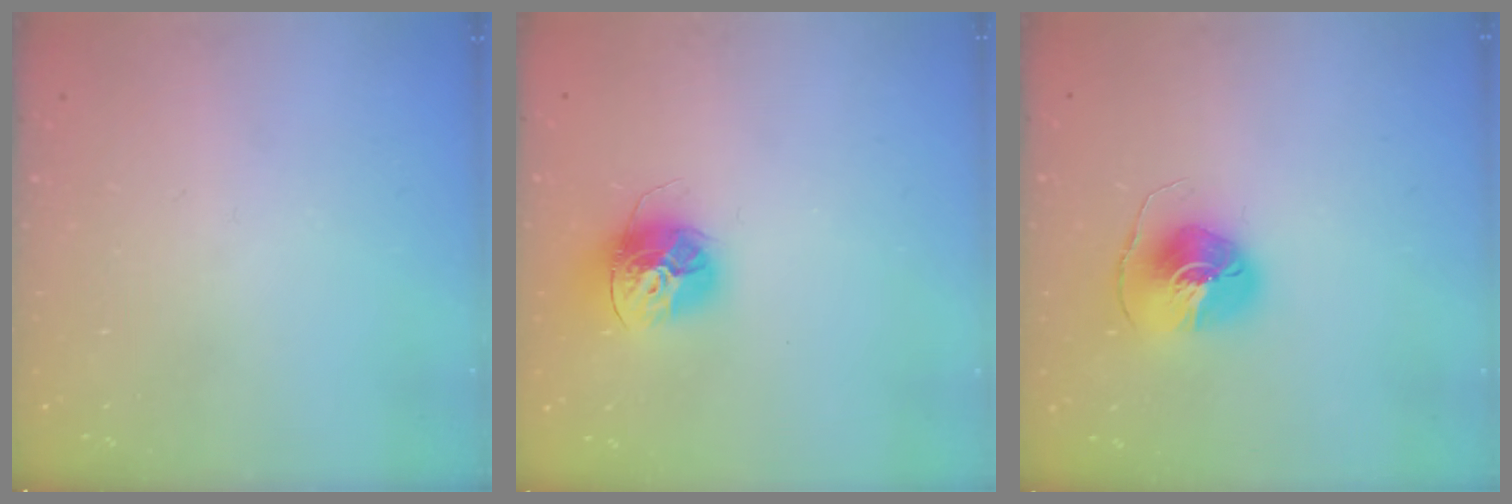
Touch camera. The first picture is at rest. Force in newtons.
{"total": 15.0, "press": 14.9, "slide": 1.3}
{"total": 8.1, "press": 8.1, "slide": 0.1}